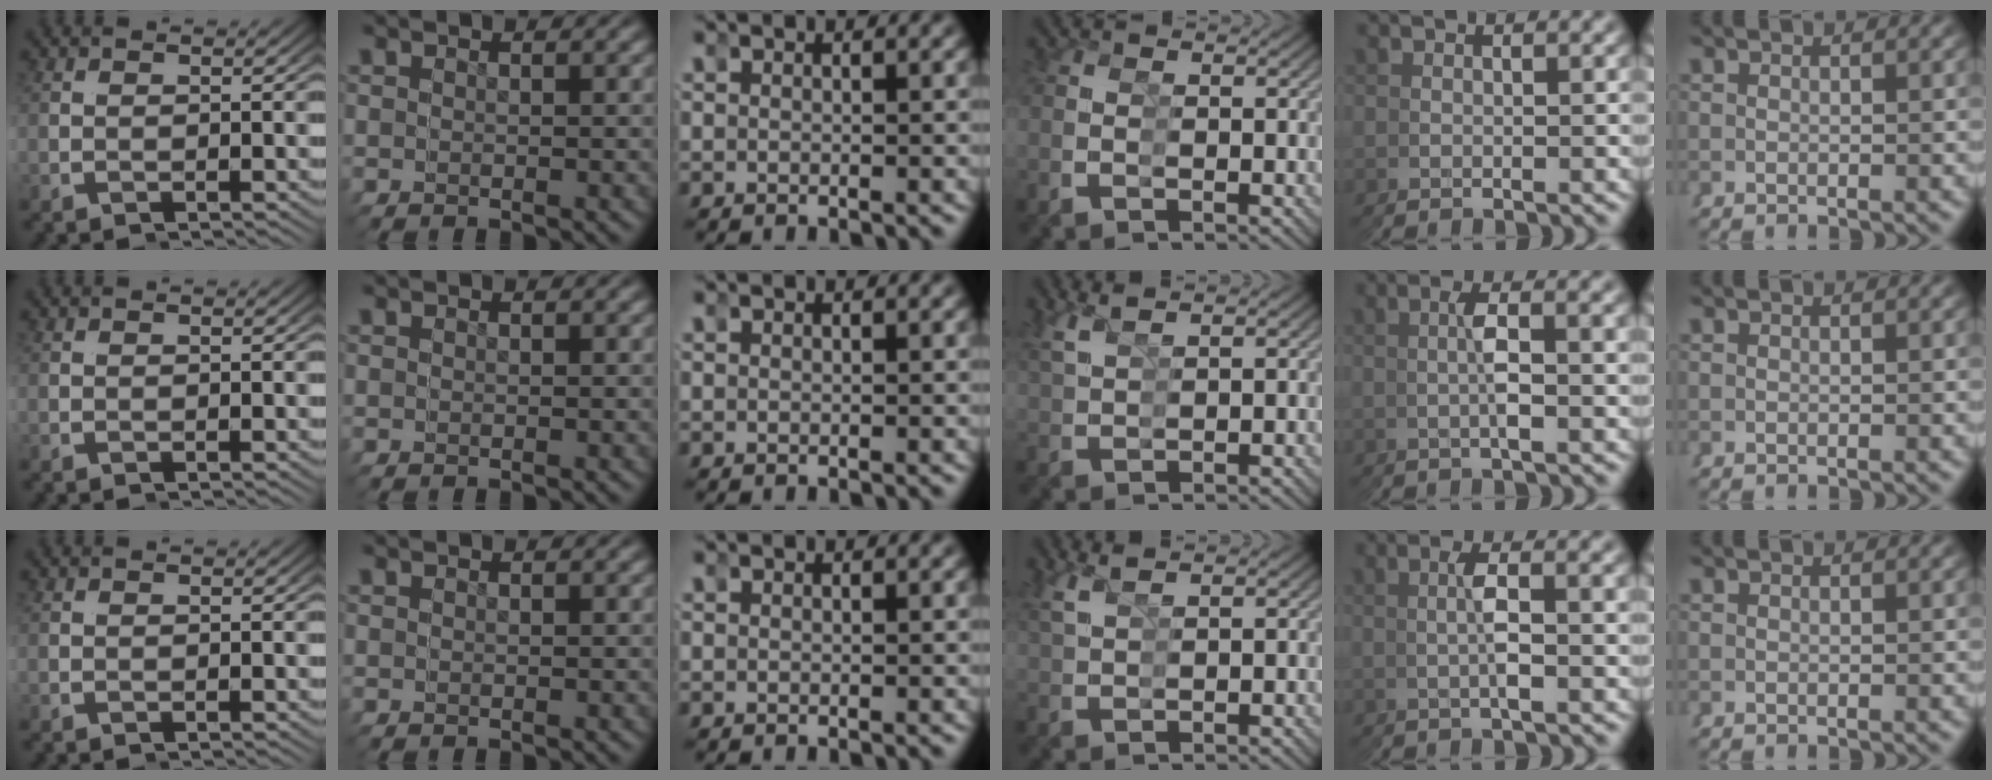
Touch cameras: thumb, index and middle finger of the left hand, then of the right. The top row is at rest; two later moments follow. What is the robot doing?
{"motion": "grasp_and_lifting", "object": "pipette"}